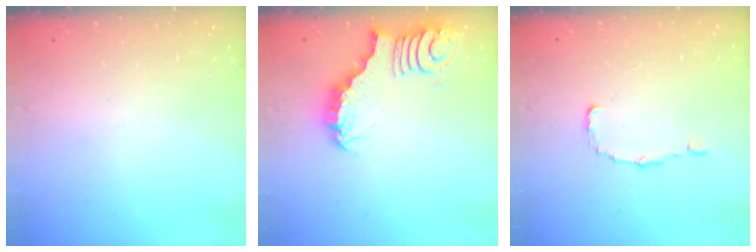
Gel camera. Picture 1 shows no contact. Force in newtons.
{"total": 3.8, "press": 3.7, "slide": 0.8}
{"total": 0.0}